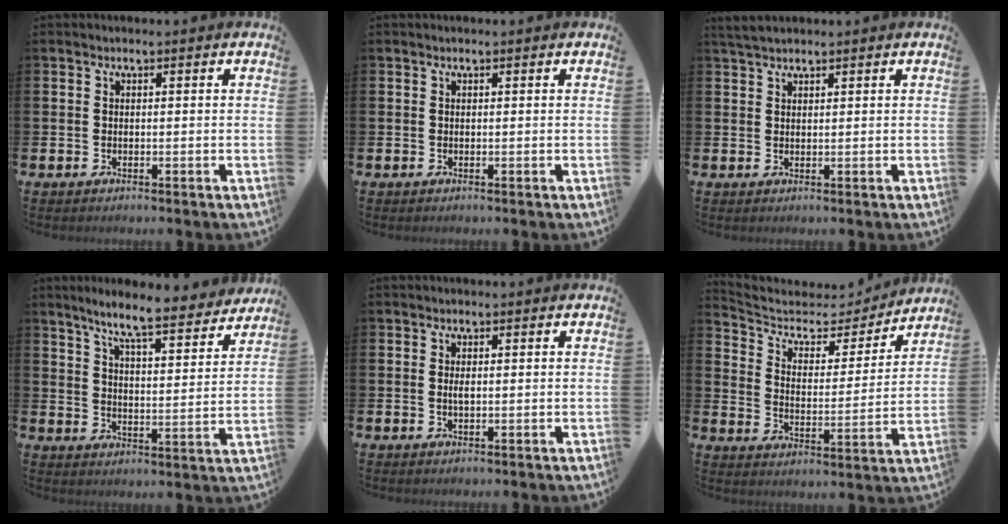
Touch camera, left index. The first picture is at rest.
{"total": 0.0}
{"total": 2.4, "force": [2.1, 0.6, 0.9], "torque": [-0.017, -0.001, 0.039]}
{"total": 8.3, "force": [7.5, 0.8, 3.6], "torque": [-0.078, -0.046, 0.125]}
{"total": 0.9, "force": [0.1, 0.3, 0.8], "torque": [-0.023, 0.004, 0.003]}
{"total": 5.8, "force": [4.8, 2.8, 1.6], "torque": [-0.057, -0.040, 0.073]}